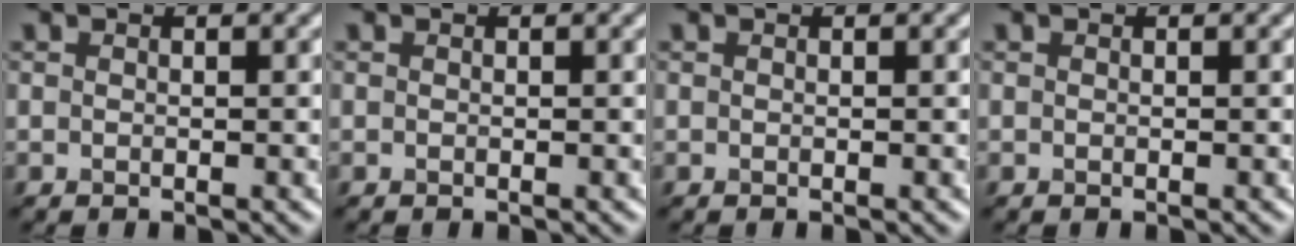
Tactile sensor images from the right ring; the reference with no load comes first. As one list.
[{"total": 0.0}, {"total": 0.0}, {"total": 0.0}]